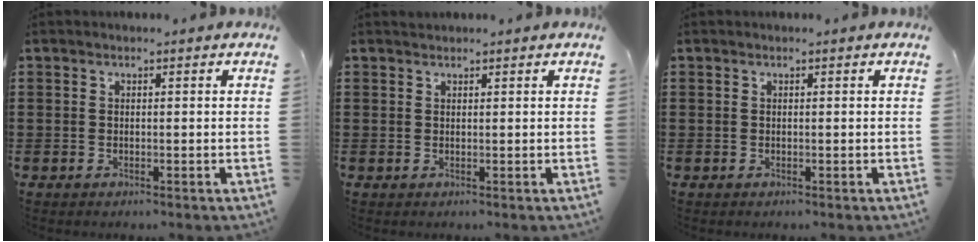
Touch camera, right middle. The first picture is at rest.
{"total": 0.0}
{"total": 0.0}